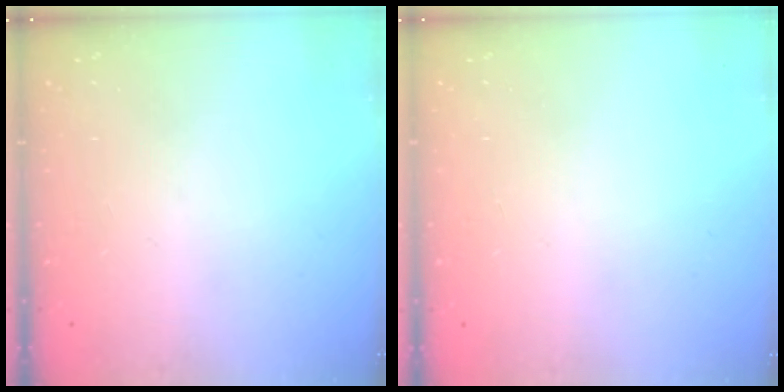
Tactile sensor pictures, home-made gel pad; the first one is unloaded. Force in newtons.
{"total": 2.6, "press": 2.6, "slide": 0.2}